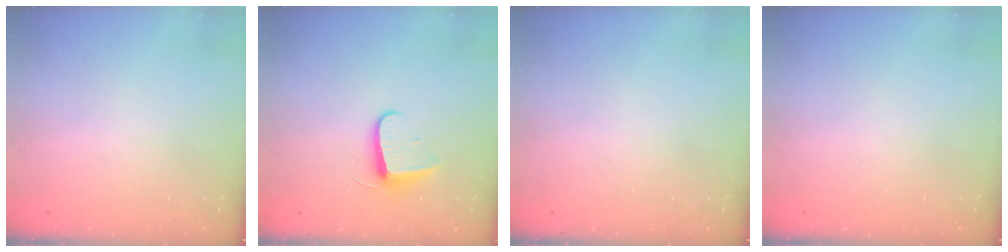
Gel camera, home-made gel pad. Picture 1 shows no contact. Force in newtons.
{"total": 7.8, "press": 7.7, "slide": 0.4}
{"total": 0.0}
{"total": 0.0}